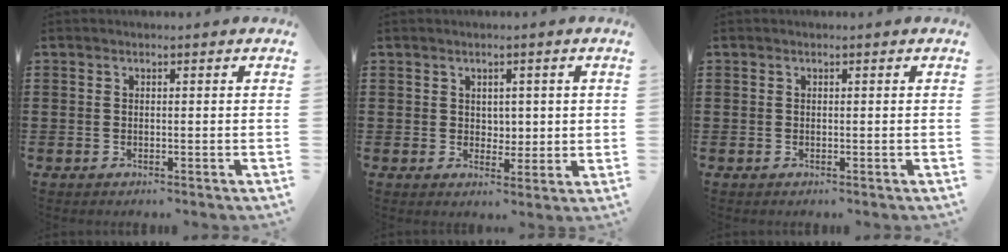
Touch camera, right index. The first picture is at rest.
{"total": 2.9, "force": [1.3, 2.4, 0.8], "torque": [-0.010, 0.006, 0.020]}
{"total": 0.0}